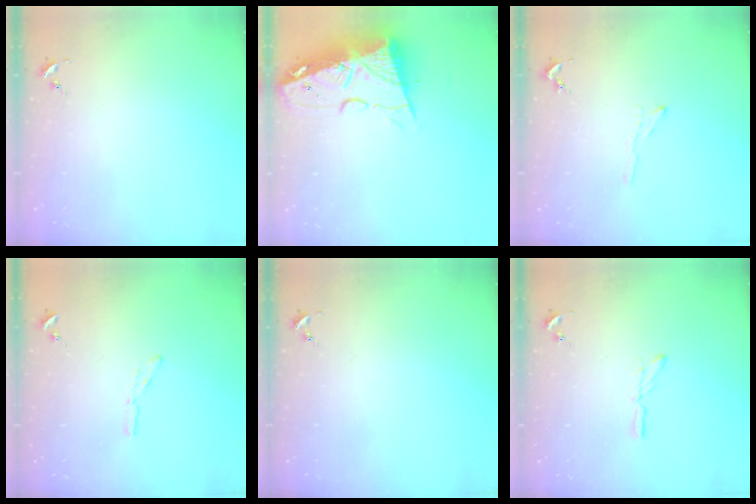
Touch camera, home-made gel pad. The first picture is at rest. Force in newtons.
{"total": 15.5, "press": 15.4, "slide": 1.4}
{"total": 5.7, "press": 5.6, "slide": 0.6}
{"total": 3.1, "press": 3.1, "slide": 0.3}
{"total": 0.0}
{"total": 2.9, "press": 2.9, "slide": 0.3}